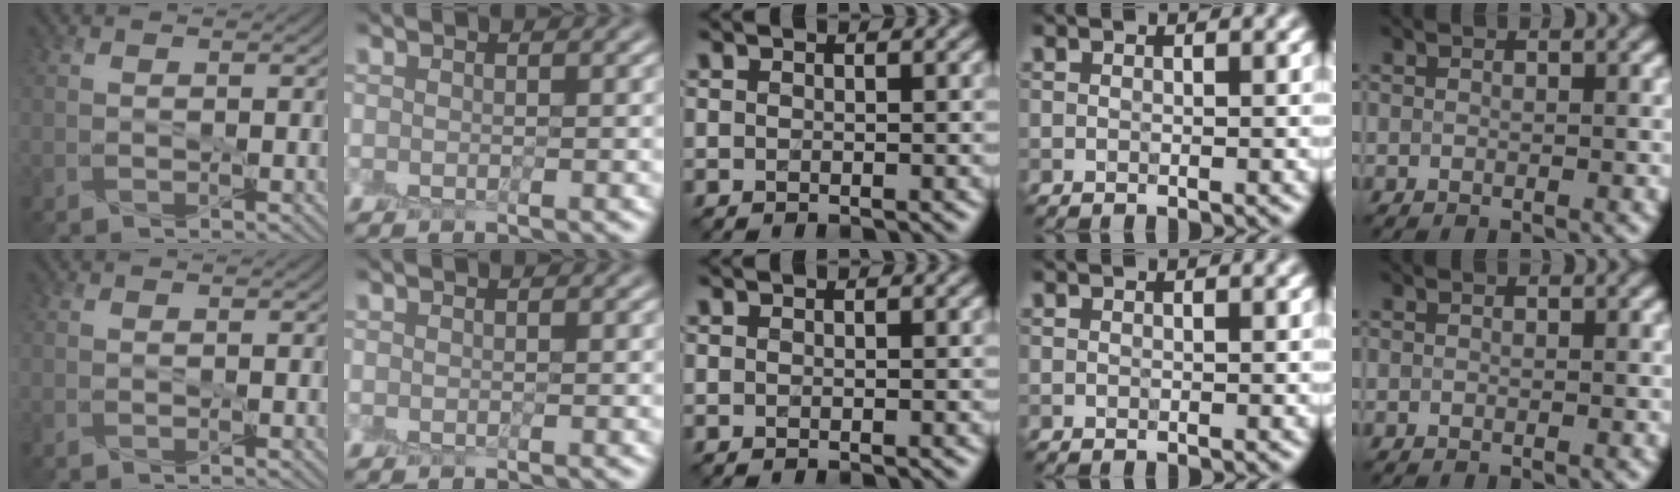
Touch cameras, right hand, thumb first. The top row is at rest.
{}